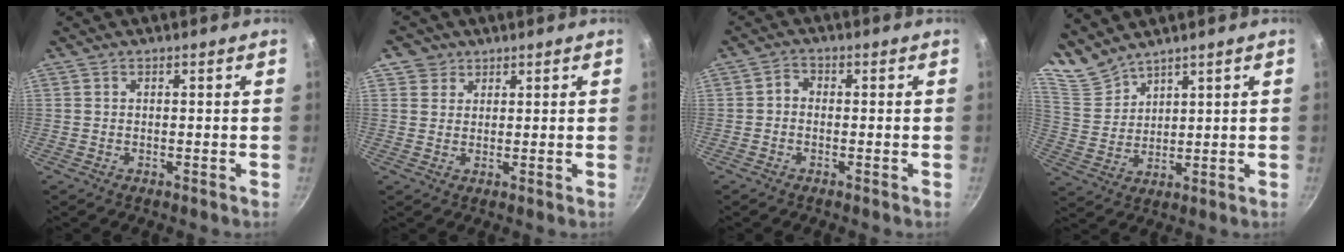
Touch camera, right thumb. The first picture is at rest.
{"total": 3.4, "force": [1.7, 3.0, 0.2], "torque": [0.025, 0.004, 0.026]}
{"total": 1.9, "force": [-0.6, 1.5, 1.0], "torque": [-0.019, 0.013, -0.018]}
{"total": 6.1, "force": [5.6, 2.1, 1.1], "torque": [-0.020, -0.017, 0.132]}